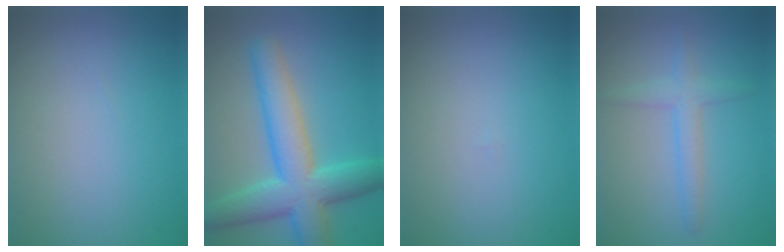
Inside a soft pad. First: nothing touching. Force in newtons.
{"total": 8.2, "press": 8.2, "slide": 0.4}
{"total": 0.0}
{"total": 2.3, "press": 2.3, "slide": 0.1}